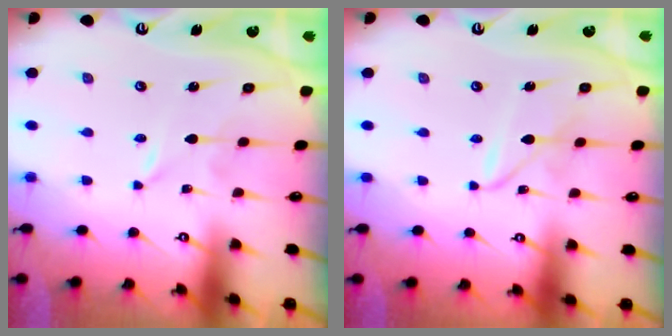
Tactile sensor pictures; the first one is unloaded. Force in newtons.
{"total": 3.0, "press": 2.9, "slide": 0.3}